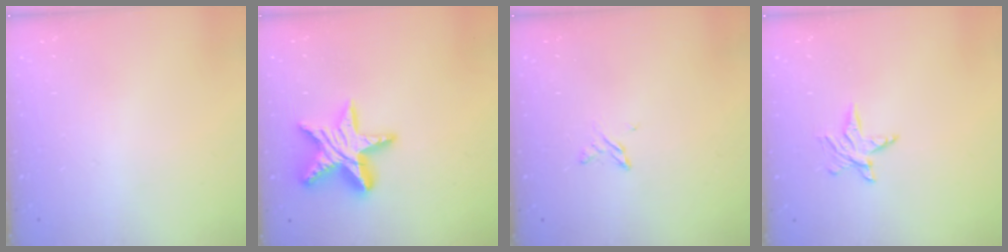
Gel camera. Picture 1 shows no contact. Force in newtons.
{"total": 15.9, "press": 15.9, "slide": 1.1}
{"total": 3.0, "press": 2.9, "slide": 0.4}
{"total": 4.7, "press": 4.7, "slide": 0.5}